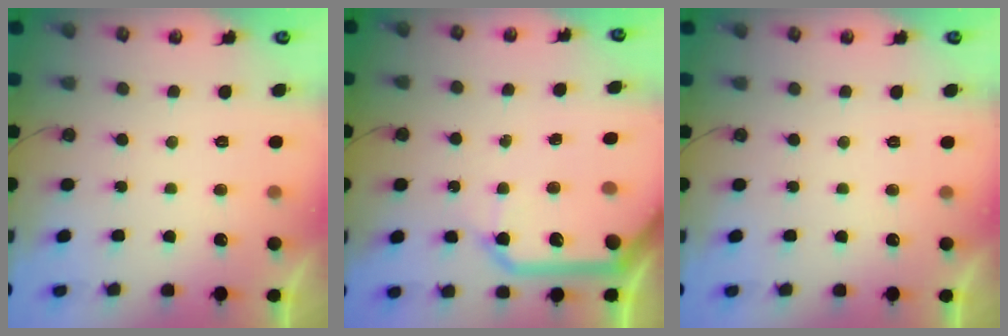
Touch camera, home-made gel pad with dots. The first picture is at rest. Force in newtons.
{"total": 15.5, "press": 15.3, "slide": 2.1}
{"total": 0.0}